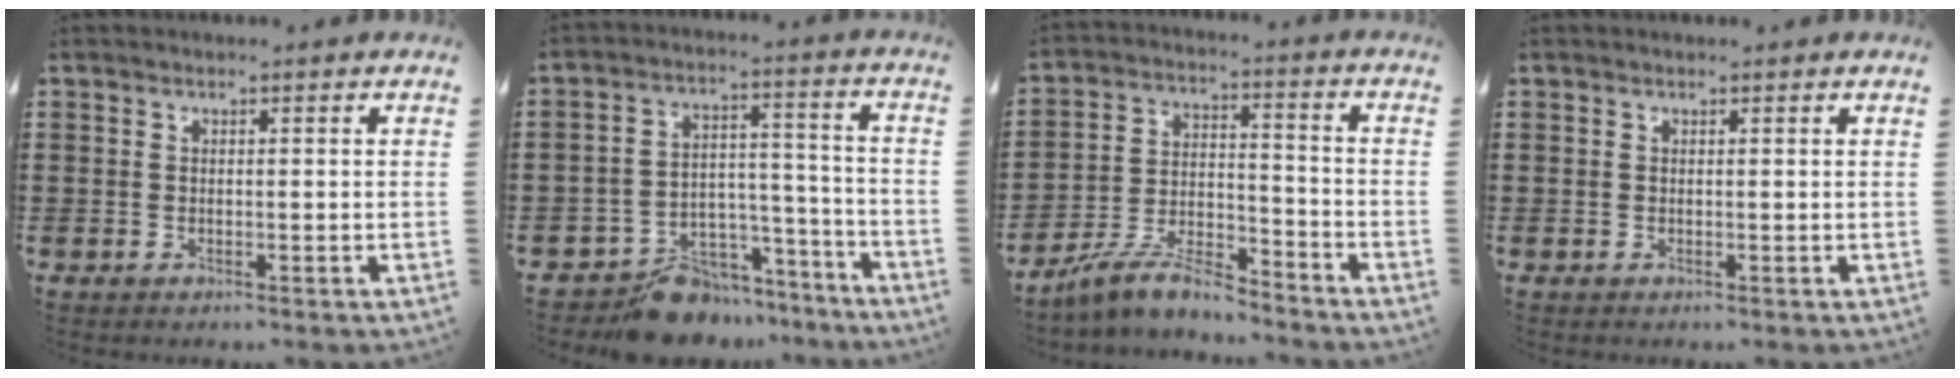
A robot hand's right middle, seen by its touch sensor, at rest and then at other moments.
{"total": 9.0, "force": [-8.3, 3.3, 1.5], "torque": [-0.012, 0.042, -0.153]}
{"total": 7.8, "force": [-7.0, 1.3, 3.0], "torque": [-0.066, 0.008, -0.139]}
{"total": 0.0}